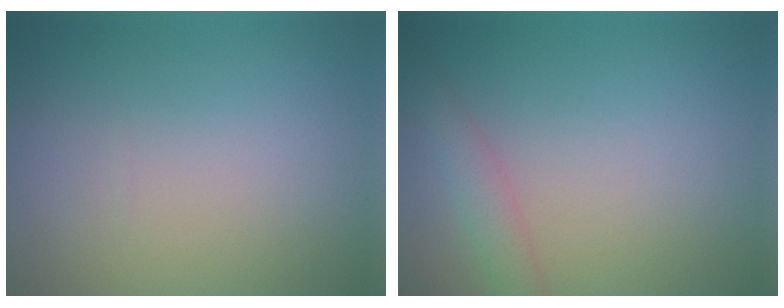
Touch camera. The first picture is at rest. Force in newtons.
{"total": 2.1, "press": 2.1, "slide": 0.1}